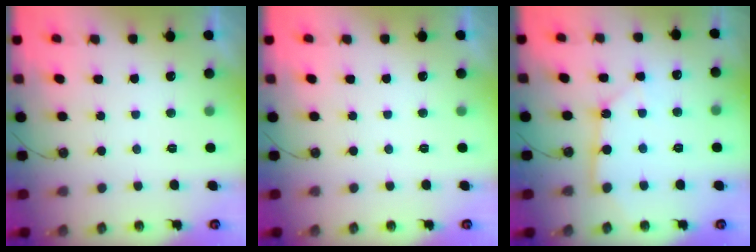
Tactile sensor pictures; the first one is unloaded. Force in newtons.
{"total": 0.0}
{"total": 5.6, "press": 5.6, "slide": 0.4}